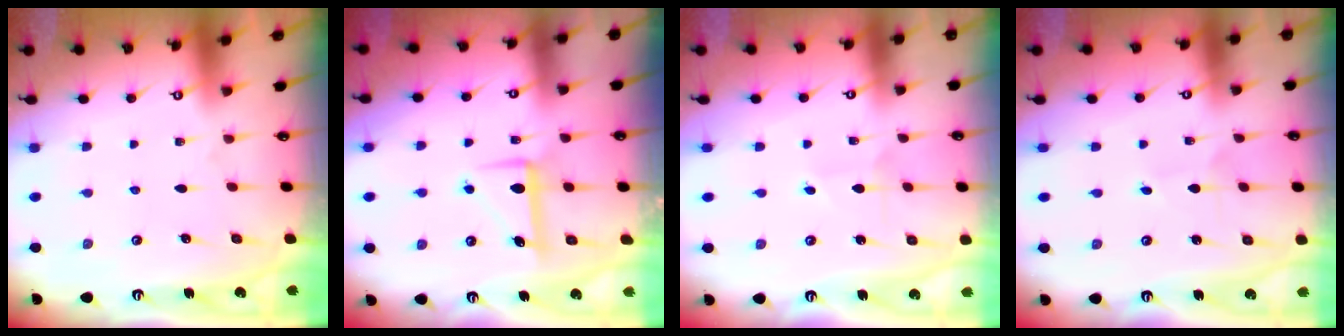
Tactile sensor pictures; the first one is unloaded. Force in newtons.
{"total": 6.7, "press": 6.7, "slide": 0.3}
{"total": 1.9, "press": 1.9, "slide": 0.1}
{"total": 1.3, "press": 1.3, "slide": 0.1}